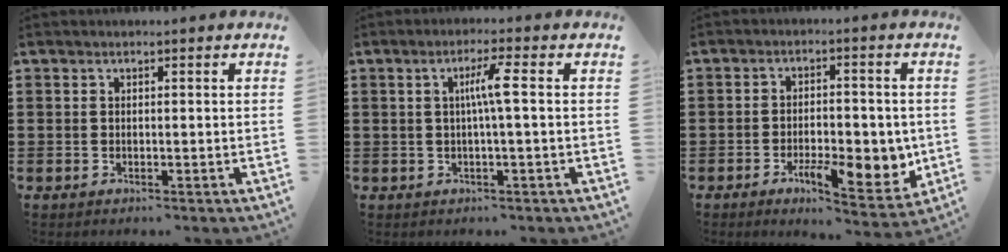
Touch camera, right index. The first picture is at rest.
{"total": 4.3, "force": [0.1, -0.2, 4.3], "torque": [-0.082, -0.001, -0.004]}
{"total": 9.1, "force": [-3.1, 3.8, 7.7], "torque": [-0.107, -0.008, -0.050]}